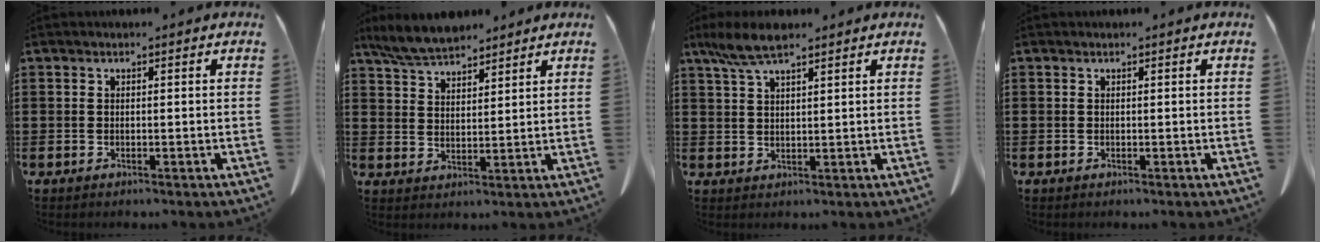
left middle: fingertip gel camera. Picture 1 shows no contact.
{"total": 6.1, "force": [5.5, 1.6, 2.2], "torque": [-0.062, -0.013, 0.104]}
{"total": 5.9, "force": [4.0, 1.3, 4.1], "torque": [-0.089, -0.002, 0.075]}
{"total": 0.0}